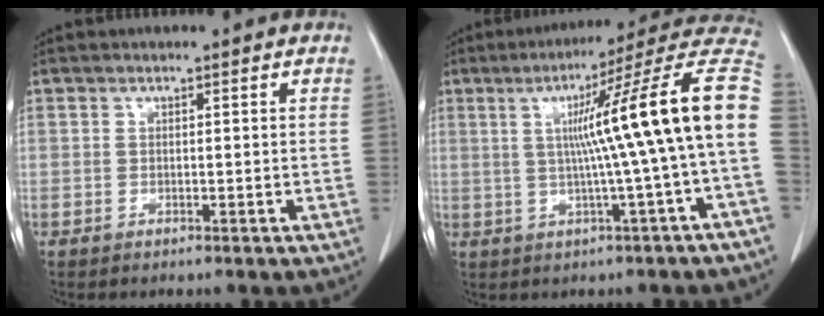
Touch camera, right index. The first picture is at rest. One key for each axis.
{"total": 17.6, "fx": 0.6, "fy": -1.5, "fz": 17.5, "tx": -0.230, "ty": 0.033, "tz": -0.001}